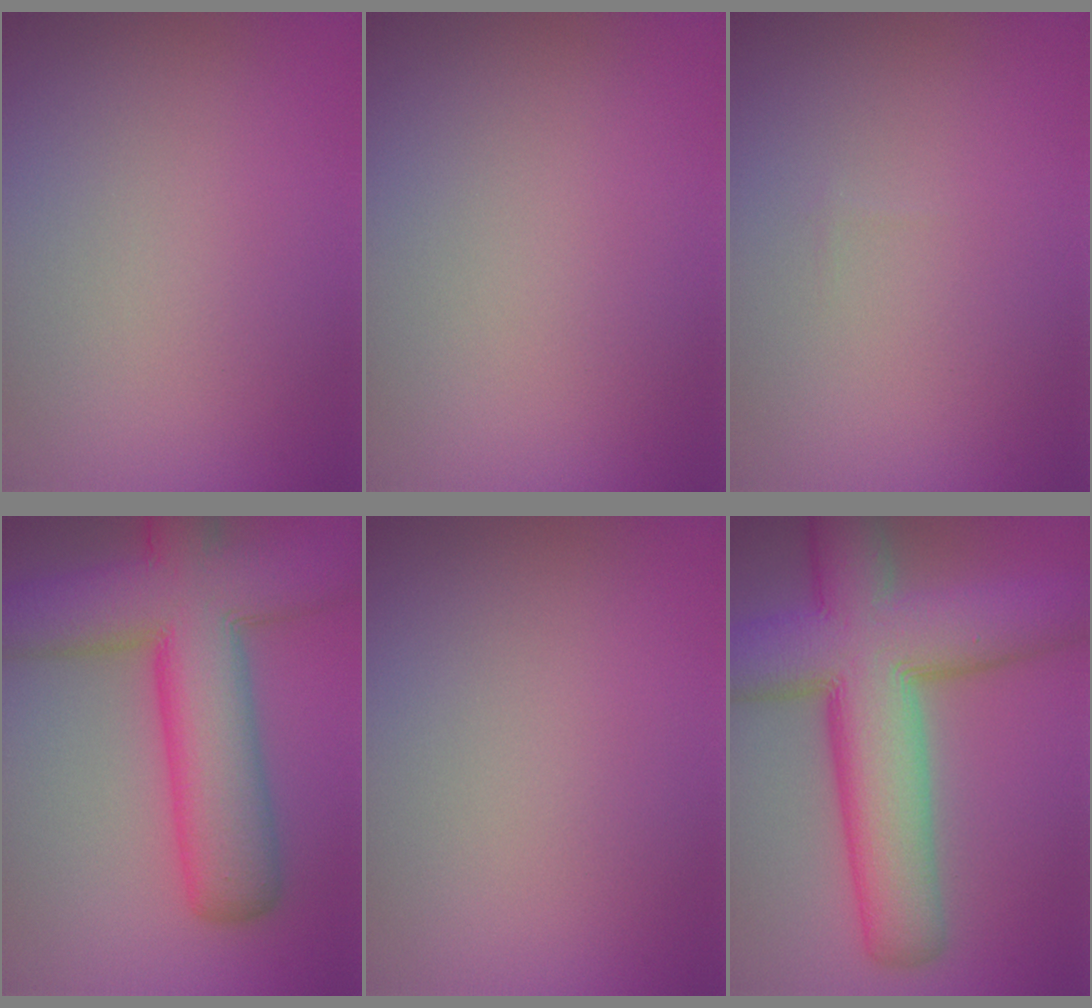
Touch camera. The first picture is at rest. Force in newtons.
{"total": 0.0}
{"total": 0.0}
{"total": 11.9, "press": 11.9, "slide": 0.5}
{"total": 0.0}
{"total": 13.6, "press": 13.5, "slide": 0.6}